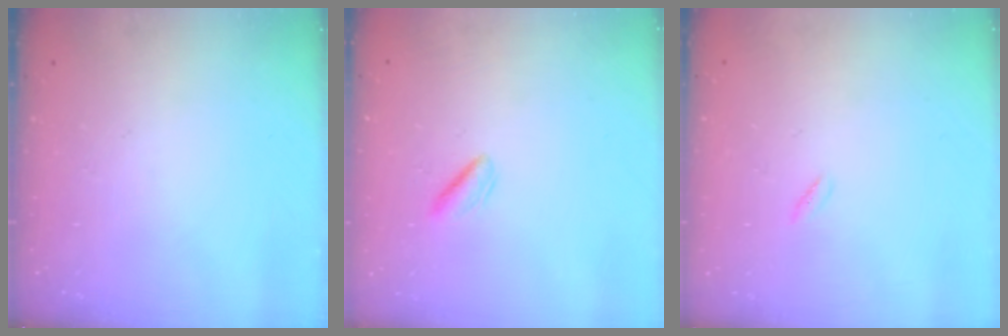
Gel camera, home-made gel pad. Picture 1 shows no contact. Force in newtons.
{"total": 1.7, "press": 1.3, "slide": 1.0}
{"total": 0.8, "press": 0.7, "slide": 0.5}